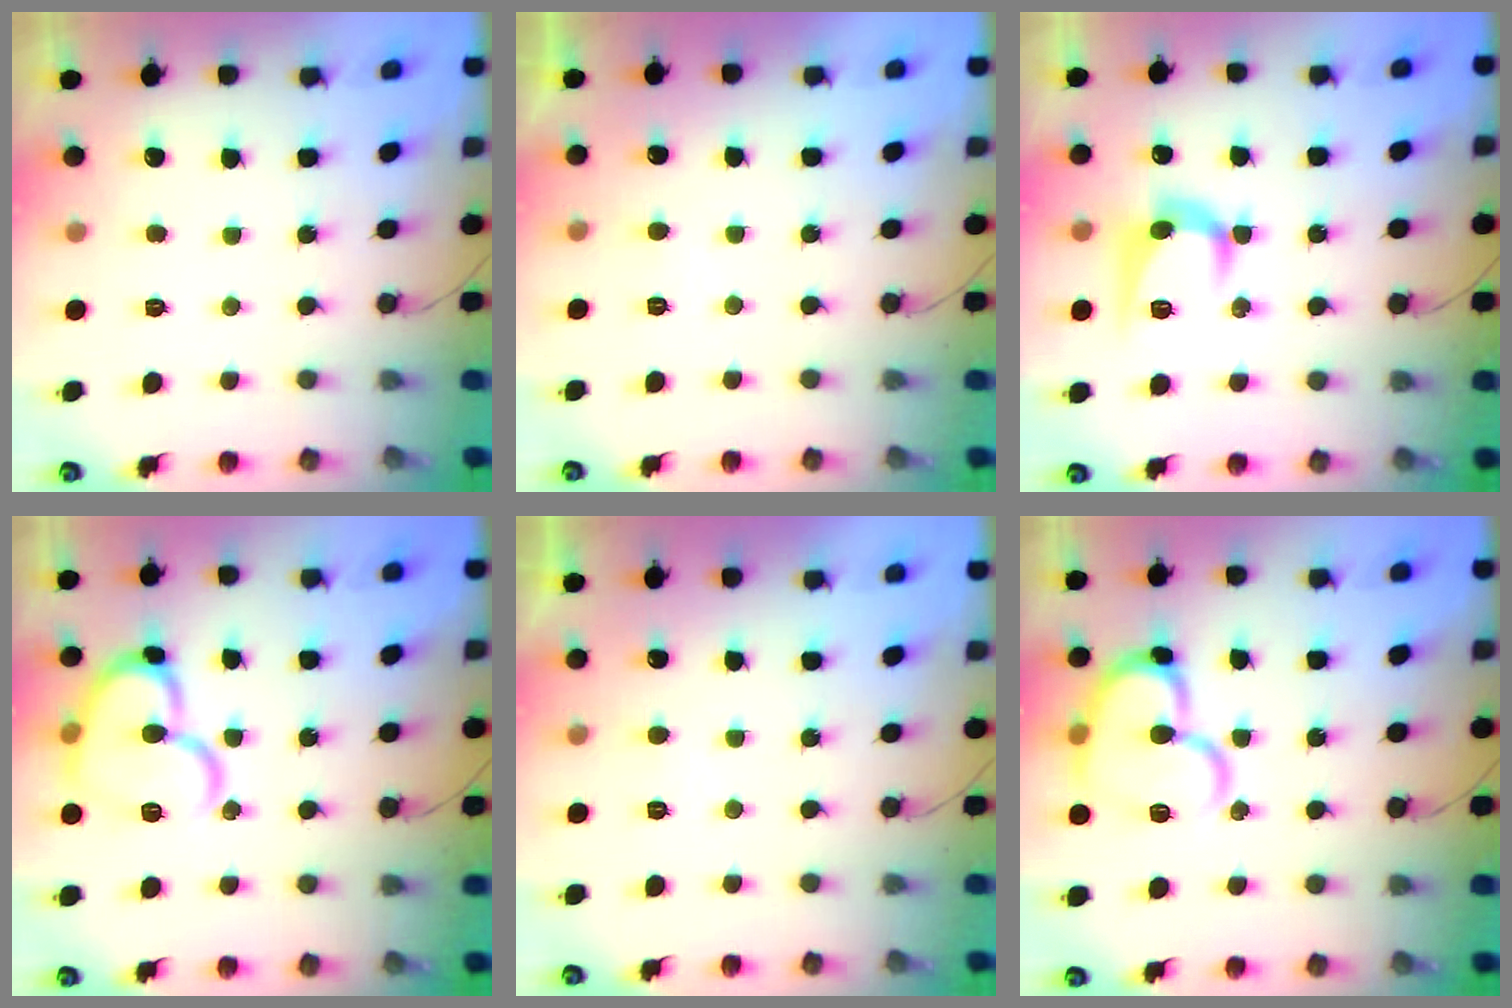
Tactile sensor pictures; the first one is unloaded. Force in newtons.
{"total": 2.3, "press": 2.3, "slide": 0.2}
{"total": 11.0, "press": 11.0, "slide": 0.6}
{"total": 15.9, "press": 15.8, "slide": 1.7}
{"total": 2.3, "press": 2.3, "slide": 0.2}
{"total": 15.6, "press": 15.6, "slide": 1.5}